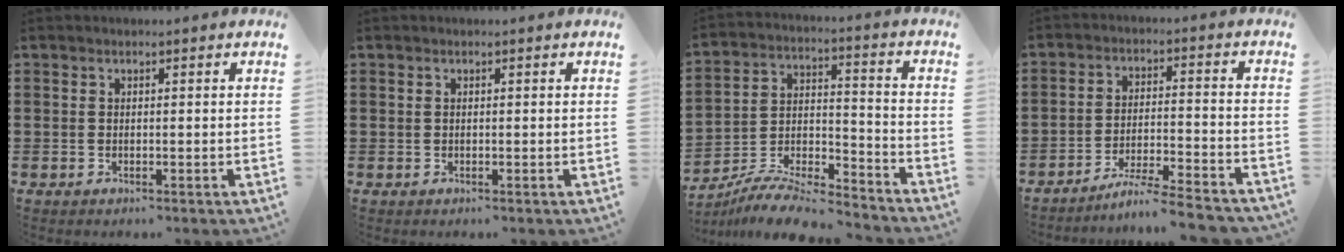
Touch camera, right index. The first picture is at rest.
{"total": 0.0}
{"total": 8.9, "force": [-8.3, 1.4, 2.9], "torque": [-0.048, 0.014, -0.162]}
{"total": 6.2, "force": [-5.6, -0.4, 2.5], "torque": [-0.048, -0.009, -0.109]}